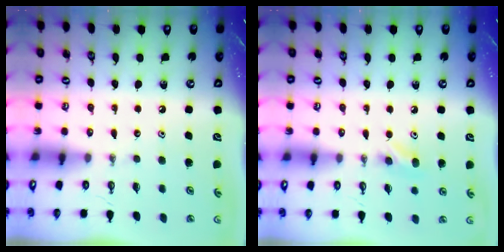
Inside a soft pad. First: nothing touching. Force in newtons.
{"total": 5.4, "press": 5.3, "slide": 0.9}